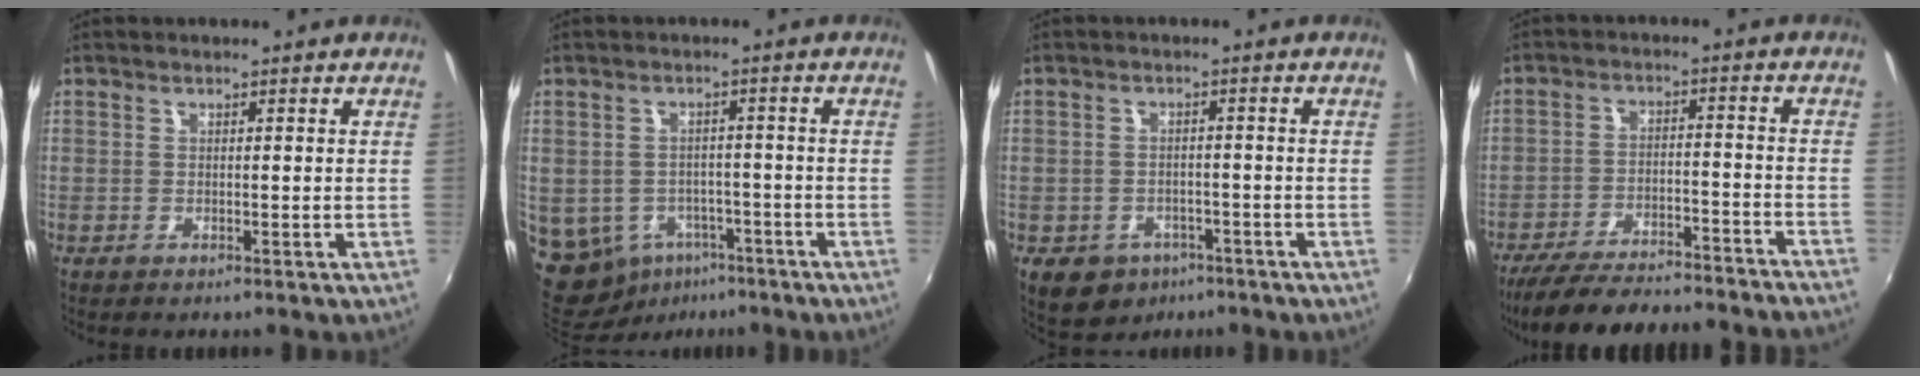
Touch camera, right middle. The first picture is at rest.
{"total": 9.5, "force": [-4.2, 7.6, 3.9], "torque": [-0.108, -0.007, -0.042]}
{"total": 7.6, "force": [-4.0, 5.9, 2.8], "torque": [-0.070, -0.005, -0.045]}
{"total": 23.3, "force": [-21.1, 2.5, 9.6], "torque": [-0.172, -0.030, -0.289]}